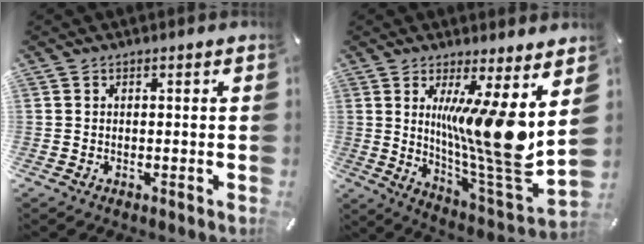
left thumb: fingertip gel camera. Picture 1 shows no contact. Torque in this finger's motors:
{"motor_torque": [0.73, 0.79, 2.53, -0.24, 0.31]}